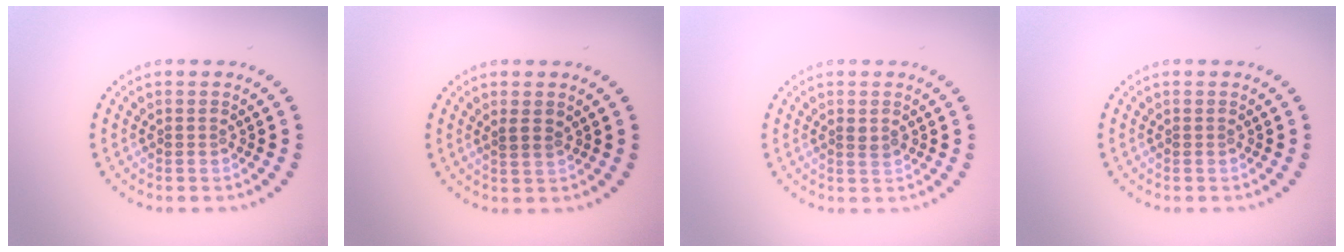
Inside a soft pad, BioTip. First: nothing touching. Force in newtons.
{"total": 0.9, "press": 0.7, "slide": 0.6}
{"total": 1.0, "press": 0.9, "slide": 0.4}
{"total": 0.0}